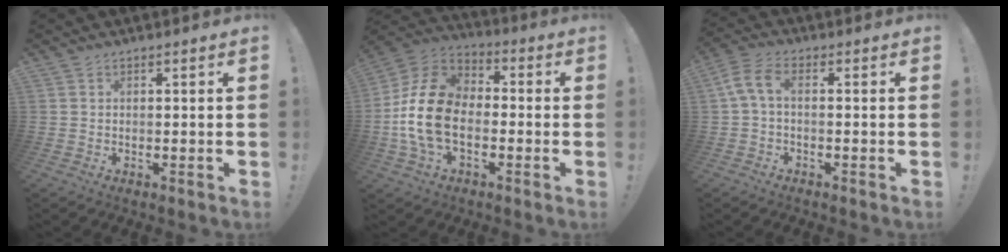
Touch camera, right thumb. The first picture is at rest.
{"total": 17.9, "force": [-3.1, 12.2, 12.6], "torque": [-0.235, 0.034, -0.047]}
{"total": 5.6, "force": [0.6, 2.5, 5.0], "torque": [-0.118, -0.005, 0.011]}